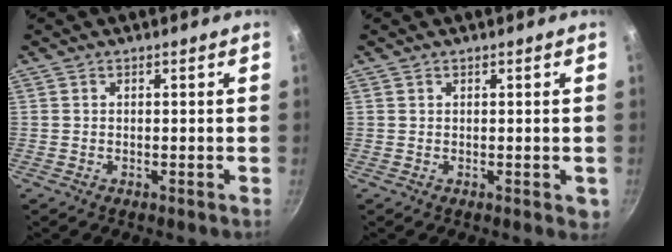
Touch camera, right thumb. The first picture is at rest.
{"total": 1.8, "force": [0.1, 1.1, 1.4], "torque": [-0.010, 0.000, 0.003]}